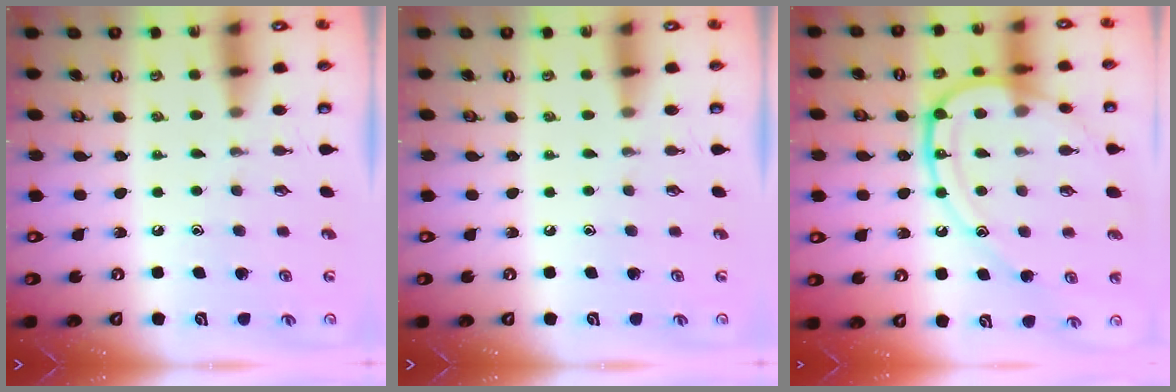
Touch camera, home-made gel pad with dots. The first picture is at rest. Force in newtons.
{"total": 0.0}
{"total": 16.2, "press": 16.1, "slide": 1.5}